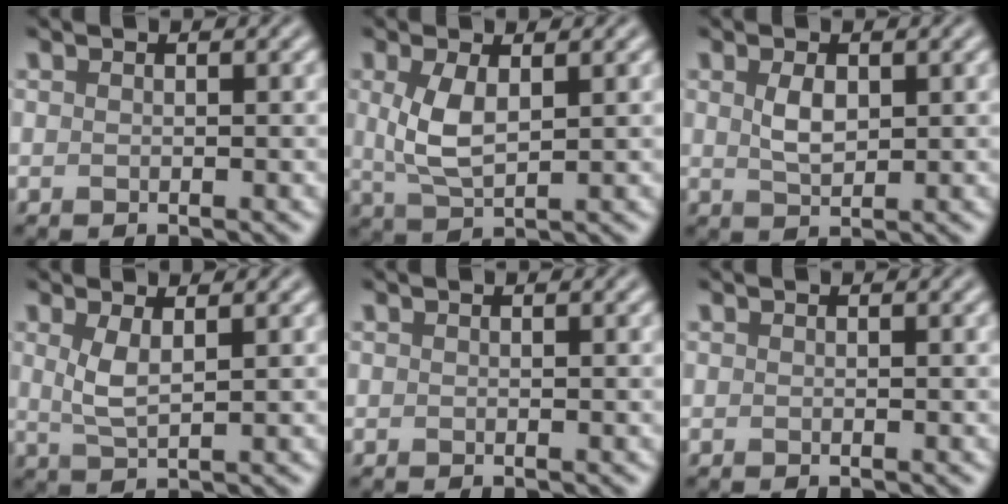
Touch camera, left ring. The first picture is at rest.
{"total": 3.7, "force": [0.8, 1.6, 3.3], "torque": [-0.074, -0.002, 0.019]}
{"total": 2.4, "force": [0.6, 1.3, 1.9], "torque": [-0.044, 0.000, 0.016]}
{"total": 2.5, "force": [0.9, 0.8, 2.2], "torque": [-0.049, -0.003, 0.021]}
{"total": 0.0}
{"total": 0.0}